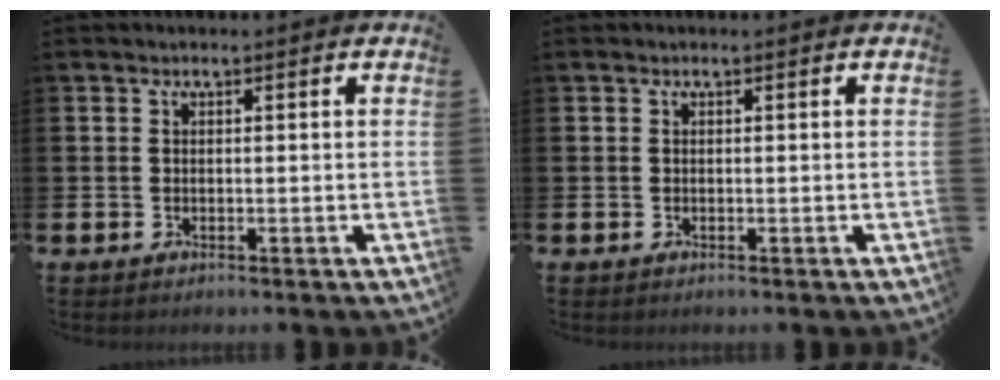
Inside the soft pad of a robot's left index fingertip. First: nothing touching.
{"total": 0.0}